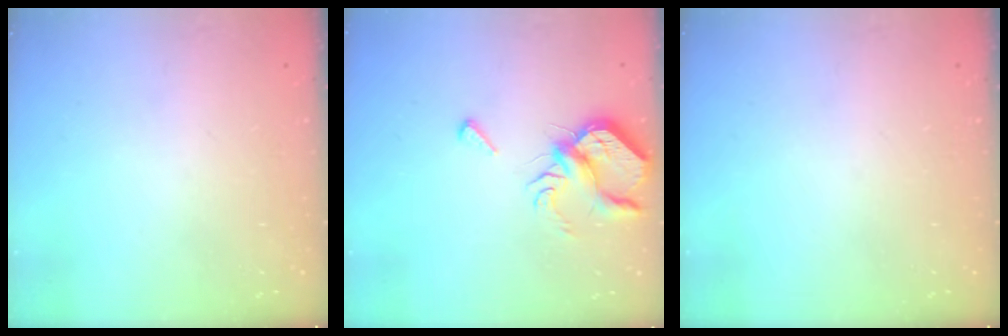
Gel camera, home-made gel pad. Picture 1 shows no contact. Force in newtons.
{"total": 6.8, "press": 6.8, "slide": 1.1}
{"total": 0.0}